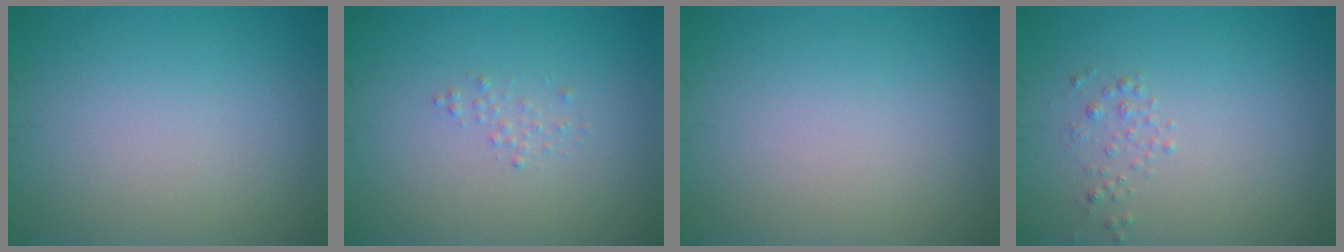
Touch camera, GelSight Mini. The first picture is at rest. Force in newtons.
{"total": 0.8, "press": 0.8, "slide": 0.0}
{"total": 0.0}
{"total": 0.9, "press": 0.9, "slide": 0.0}